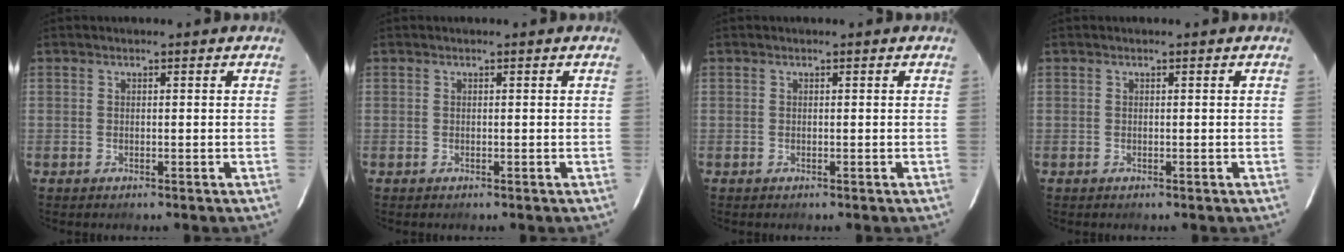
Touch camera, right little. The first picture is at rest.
{"total": 0.0}
{"total": 0.0}
{"total": 0.0}